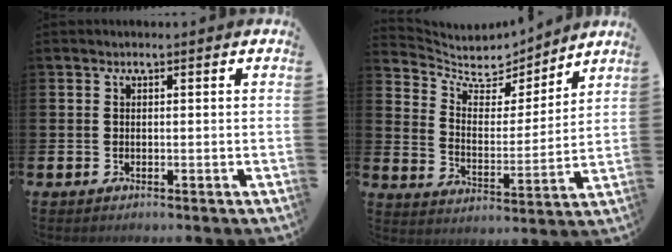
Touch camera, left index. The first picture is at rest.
{"total": 6.3, "force": [5.7, 2.5, 0.9], "torque": [-0.060, -0.049, 0.098]}